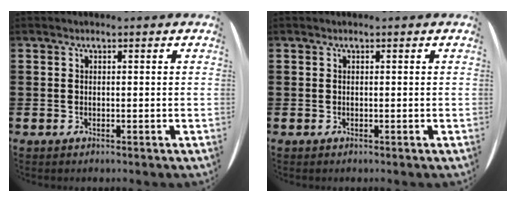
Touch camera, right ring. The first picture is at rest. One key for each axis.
{"total": 0.0}